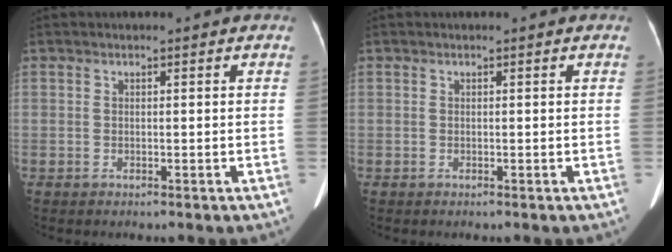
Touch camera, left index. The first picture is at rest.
{"total": 0.0}